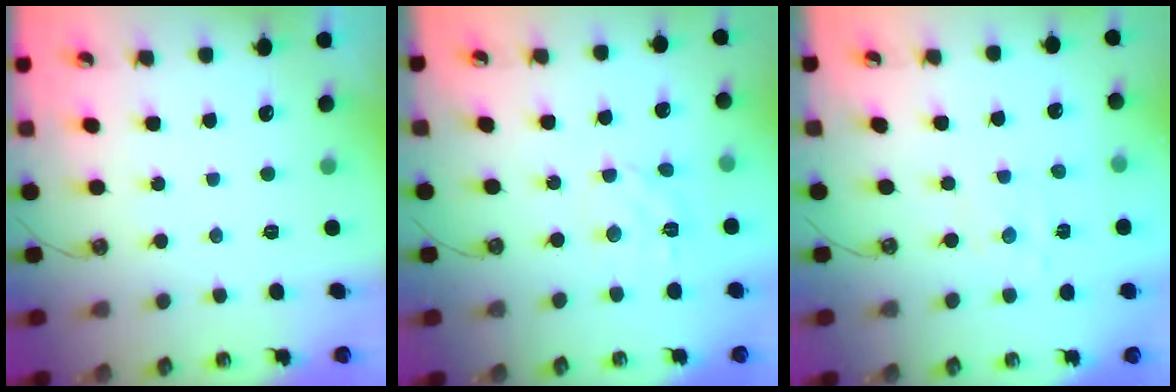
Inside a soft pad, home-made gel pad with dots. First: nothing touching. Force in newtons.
{"total": 8.2, "press": 8.1, "slide": 1.0}
{"total": 0.8, "press": 0.8, "slide": 0.2}